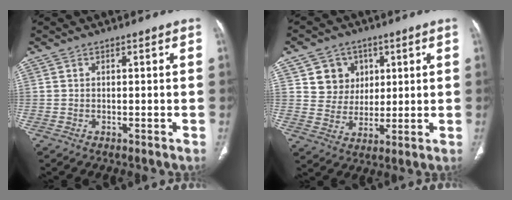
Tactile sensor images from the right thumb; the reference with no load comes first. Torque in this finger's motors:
{"motor_torque": [-0.73, 0.55, 0.27, -0.02, 0.03]}